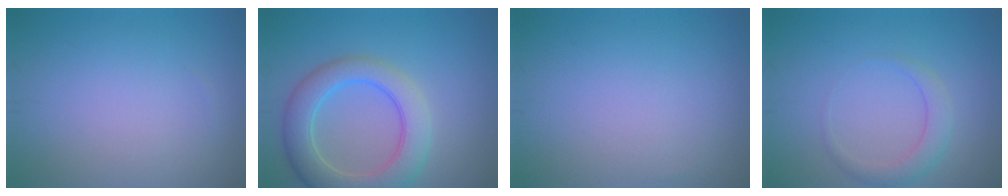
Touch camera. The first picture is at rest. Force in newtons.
{"total": 6.5, "press": 6.5, "slide": 0.7}
{"total": 0.0}
{"total": 2.3, "press": 2.3, "slide": 0.1}